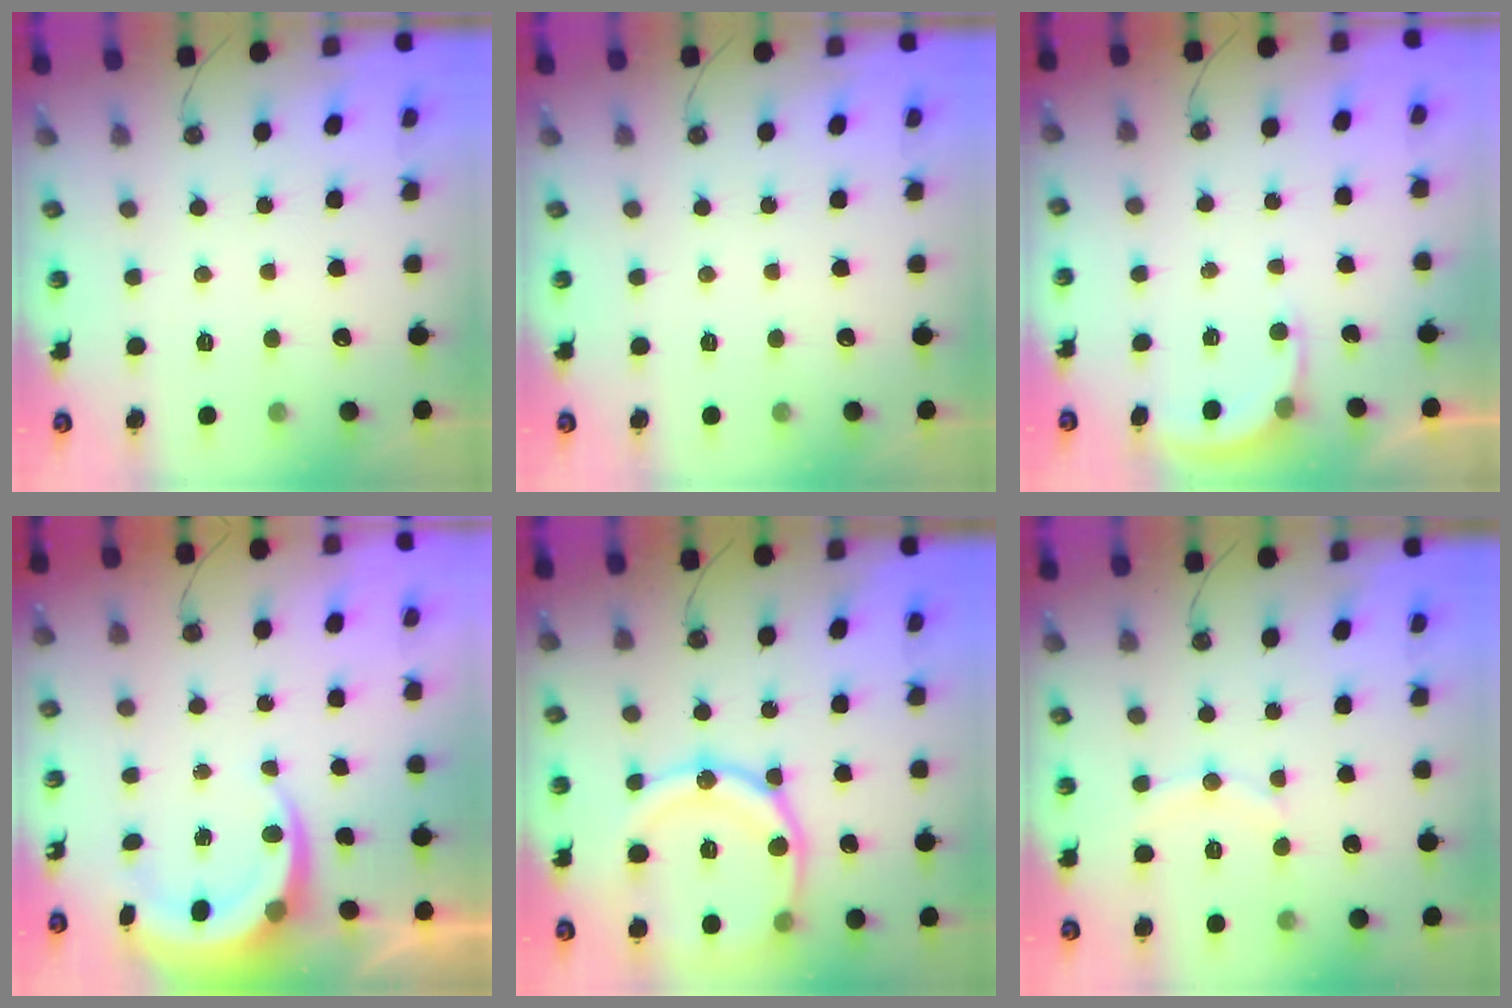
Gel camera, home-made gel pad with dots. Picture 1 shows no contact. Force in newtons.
{"total": 0.0}
{"total": 2.7, "press": 2.7, "slide": 0.2}
{"total": 5.9, "press": 5.9, "slide": 0.4}
{"total": 19.4, "press": 19.3, "slide": 2.2}
{"total": 8.0, "press": 8.0, "slide": 0.6}